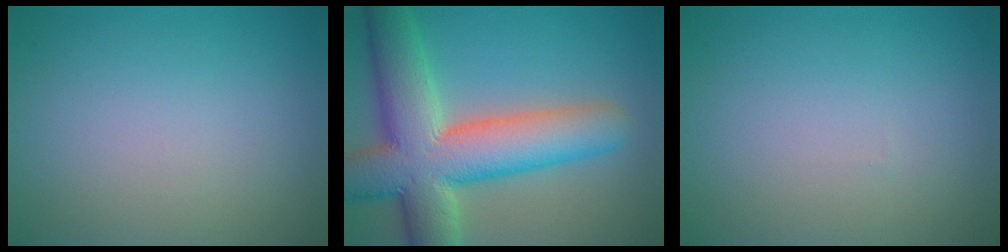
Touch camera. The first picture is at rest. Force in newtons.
{"total": 11.8, "press": 11.8, "slide": 0.6}
{"total": 0.0}